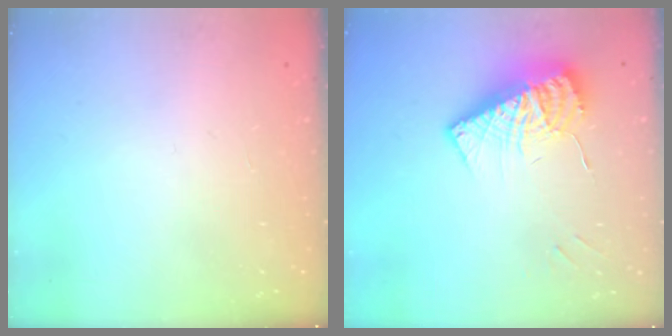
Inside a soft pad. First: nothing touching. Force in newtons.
{"total": 12.2, "press": 12.2, "slide": 1.3}